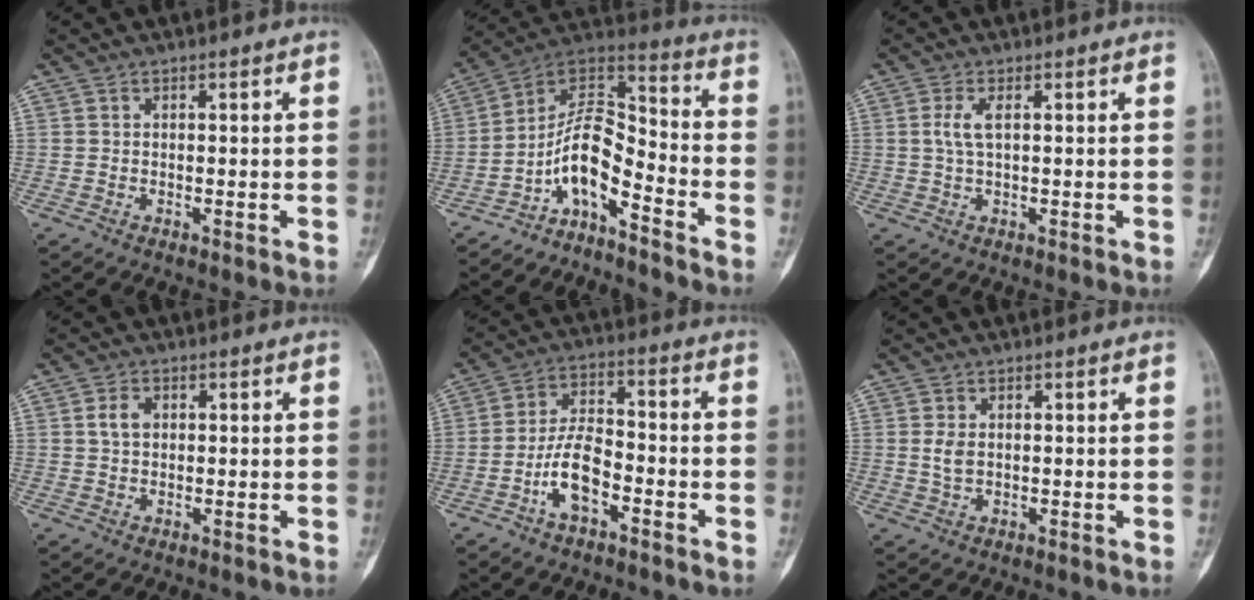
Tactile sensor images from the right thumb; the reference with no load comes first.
{"total": 10.6, "force": [-6.5, 4.2, 7.2], "torque": [-0.120, 0.104, -0.124]}
{"total": 3.1, "force": [0.6, 1.0, 2.8], "torque": [-0.073, 0.005, 0.015]}
{"total": 3.0, "force": [0.7, 2.1, 2.1], "torque": [-0.037, 0.004, 0.011]}
{"total": 8.7, "force": [-3.8, 4.2, 6.6], "torque": [-0.121, 0.037, -0.074]}
{"total": 2.5, "force": [0.3, 1.5, 2.0], "torque": [-0.039, -0.002, 0.008]}